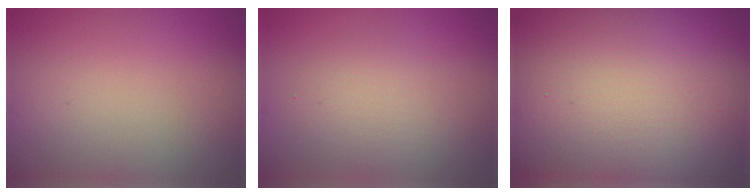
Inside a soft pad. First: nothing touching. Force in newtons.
{"total": 2.5, "press": 2.5, "slide": 0.1}
{"total": 25.8, "press": 25.7, "slide": 1.5}